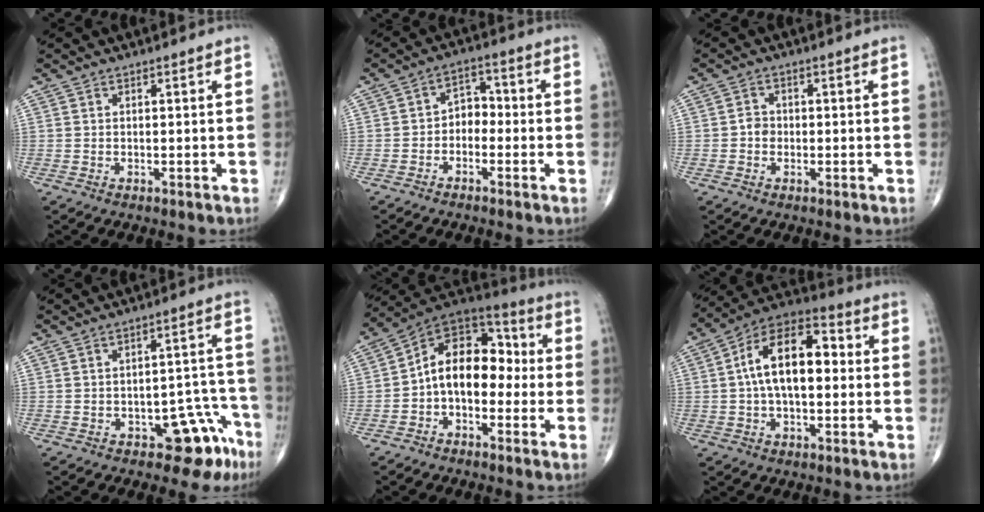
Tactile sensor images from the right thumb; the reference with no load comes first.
{"total": 4.6, "force": [-1.5, 3.4, 2.7], "torque": [-0.021, 0.030, -0.040]}
{"total": 2.2, "force": [-0.4, 2.0, 1.0], "torque": [-0.003, 0.008, -0.012]}
{"total": 9.0, "force": [-5.3, 4.8, 5.6], "torque": [-0.022, 0.048, -0.062]}
{"total": 14.0, "force": [-1.5, 9.2, 10.4], "torque": [-0.130, 0.052, -0.040]}
{"total": 15.5, "force": [1.3, 8.4, 13.0], "torque": [-0.210, 0.037, 0.010]}